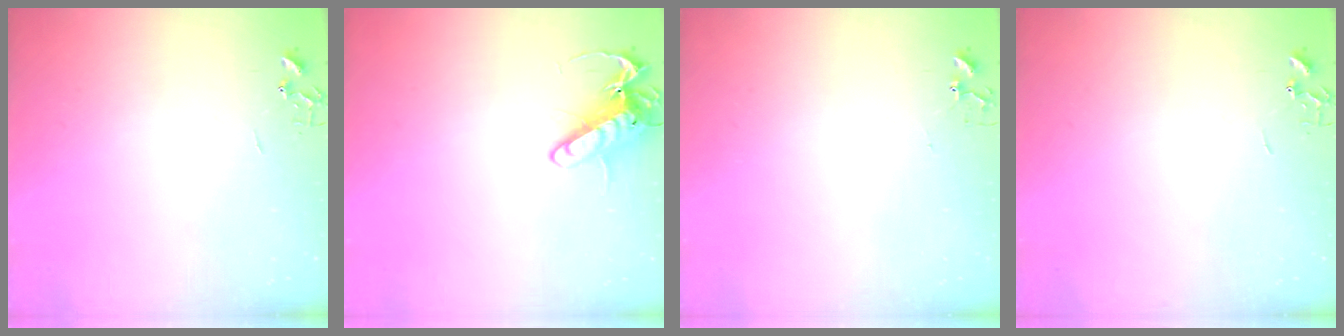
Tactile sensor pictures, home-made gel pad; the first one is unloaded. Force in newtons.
{"total": 13.9, "press": 13.8, "slide": 1.7}
{"total": 3.9, "press": 3.9, "slide": 0.3}
{"total": 0.0}